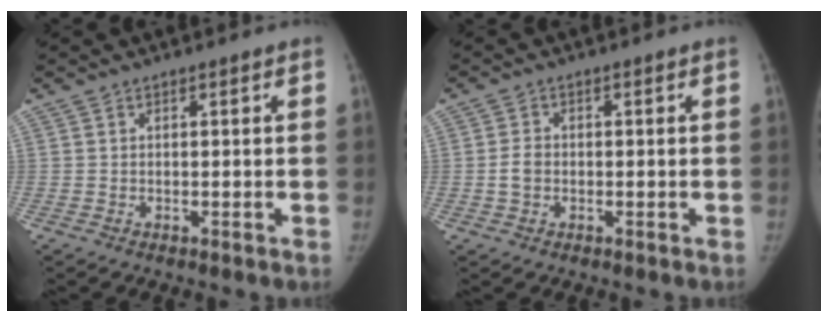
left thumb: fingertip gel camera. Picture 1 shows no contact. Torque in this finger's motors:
{"motor_torque": [0.32, 0.19, 0.27, -0.60, 0.02]}